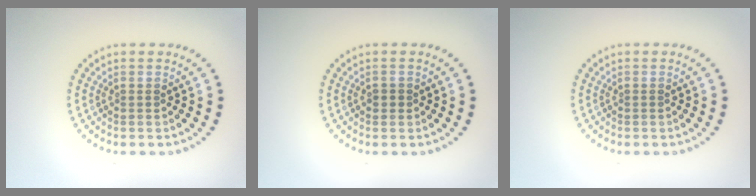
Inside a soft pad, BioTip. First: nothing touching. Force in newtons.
{"total": 0.8, "press": 0.7, "slide": 0.1}
{"total": 0.0}